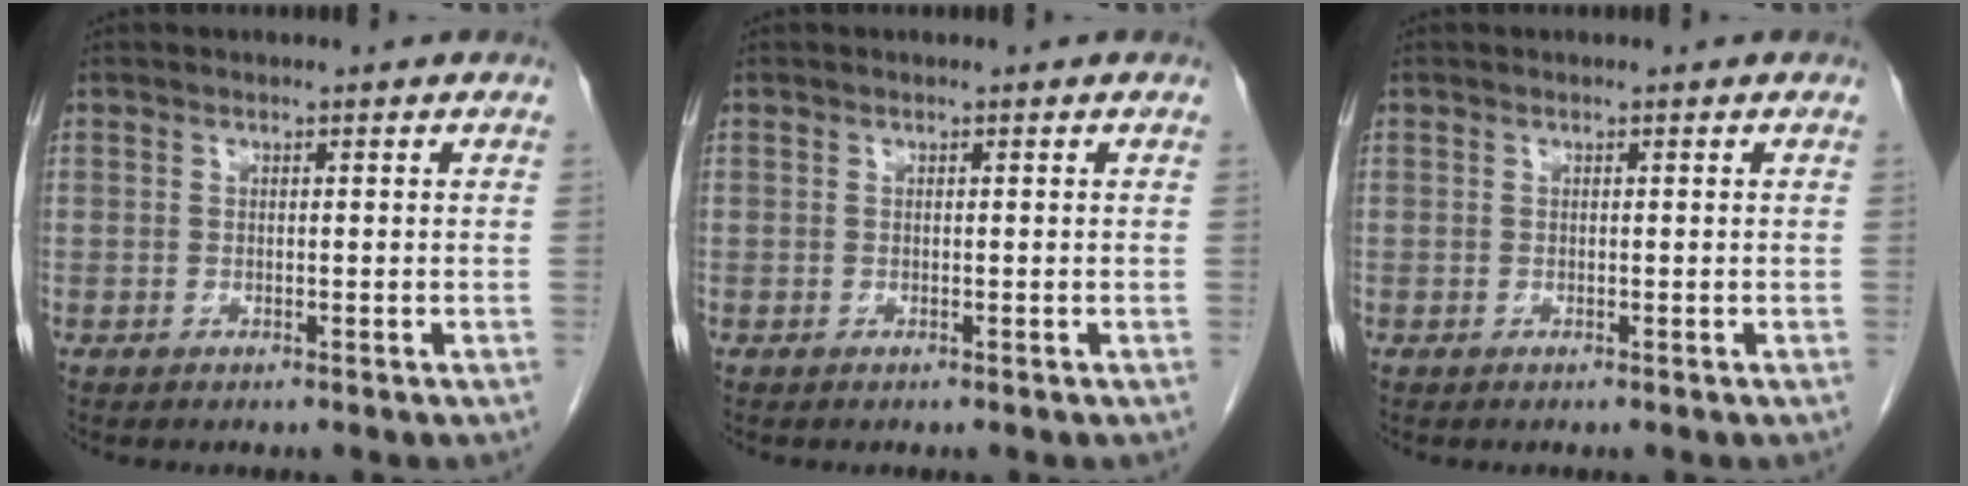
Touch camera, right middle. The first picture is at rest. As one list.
[{"total": 0.0}, {"total": 0.0}]